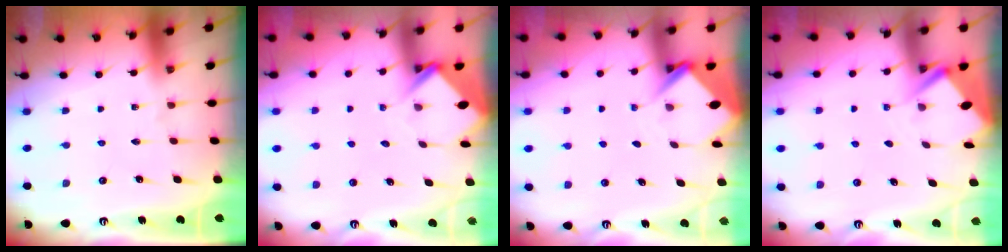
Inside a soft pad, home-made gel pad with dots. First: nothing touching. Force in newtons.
{"total": 3.9, "press": 3.9, "slide": 0.2}
{"total": 3.8, "press": 3.8, "slide": 0.2}
{"total": 3.0, "press": 3.0, "slide": 0.4}